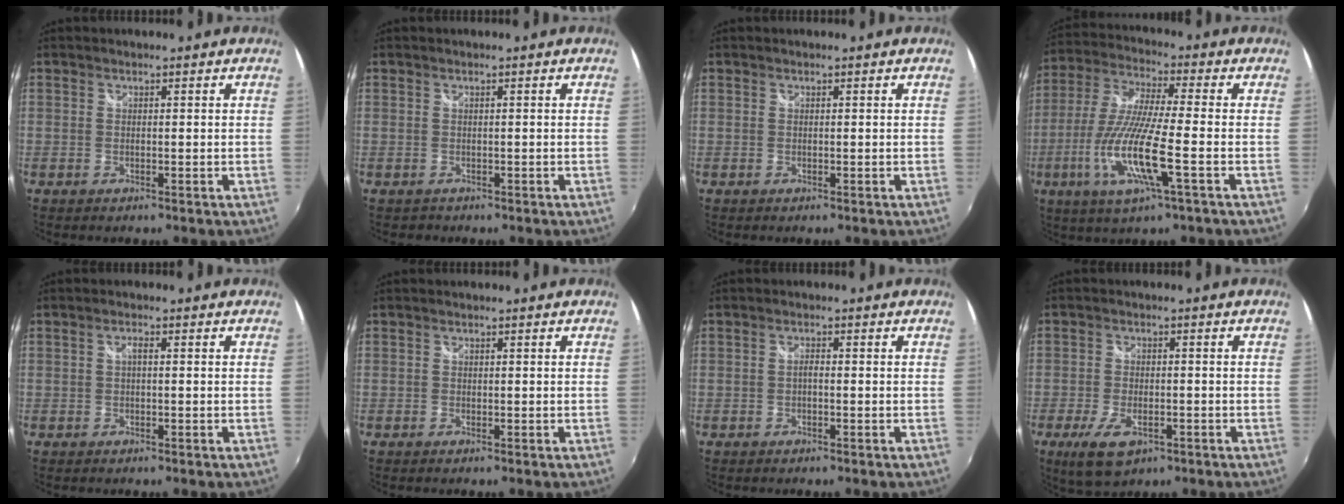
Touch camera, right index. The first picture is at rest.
{"total": 0.8, "force": [-0.5, 0.7, 0.0], "torque": [-0.003, -0.002, -0.003]}
{"total": 0.0}
{"total": 14.8, "force": [-4.9, 1.3, 13.9], "torque": [-0.287, -0.020, -0.096]}
{"total": 0.8, "force": [0.1, 0.1, 0.7], "torque": [-0.013, 0.003, -0.001]}
{"total": 0.0}
{"total": 0.9, "force": [-0.4, 0.3, 0.7], "torque": [-0.015, 0.004, -0.007]}
{"total": 8.1, "force": [-4.2, 3.9, 5.7], "torque": [-0.133, -0.021, -0.072]}